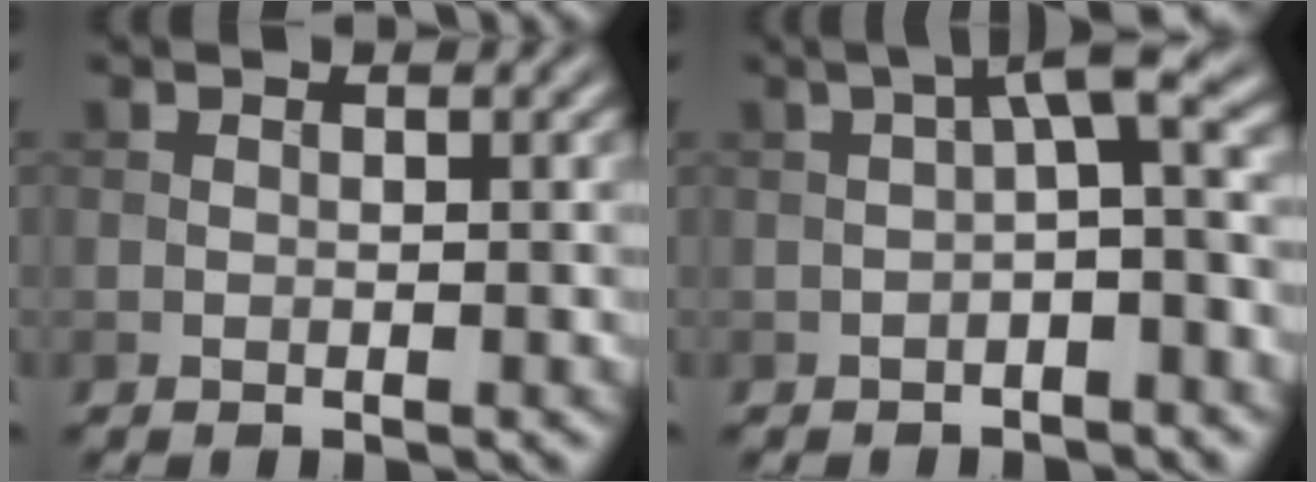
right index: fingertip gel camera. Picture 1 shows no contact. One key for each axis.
{"total": 4.5, "fx": 0.2, "fy": 1.0, "fz": 4.3, "tx": -0.064, "ty": 0.018, "tz": -0.006}